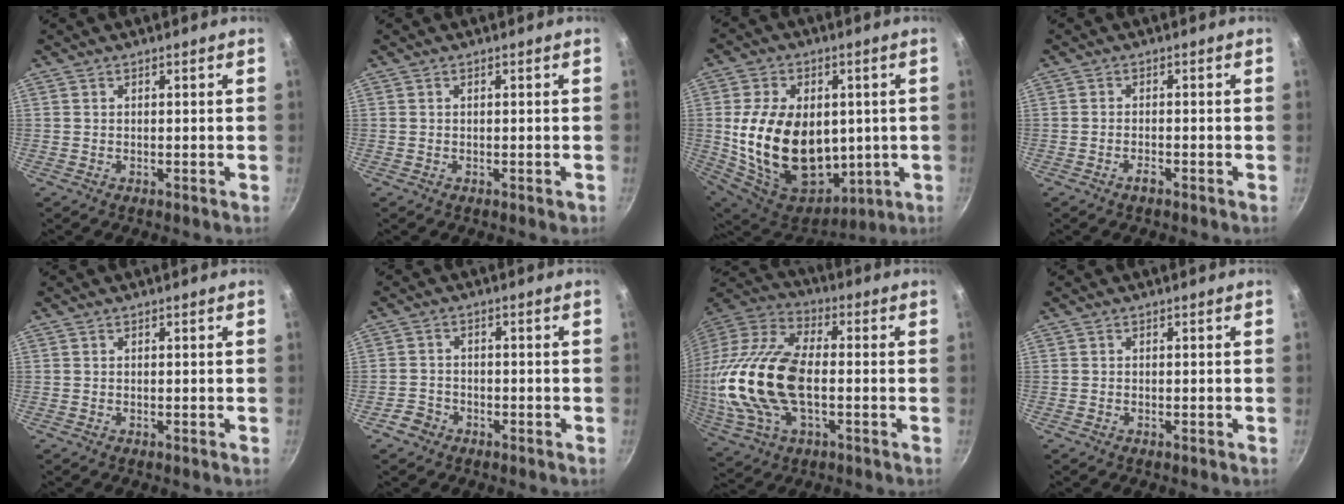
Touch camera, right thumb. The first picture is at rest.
{"total": 0.7, "force": [-0.2, 0.3, 0.6], "torque": [-0.006, 0.001, -0.002]}
{"total": 24.3, "force": [0.7, 16.8, 17.6], "torque": [-0.291, -0.012, 0.035]}
{"total": 1.4, "force": [-1.1, 0.3, 0.8], "torque": [-0.021, 0.010, -0.023]}
{"total": 0.0}
{"total": 3.1, "force": [-2.1, 2.3, 0.5], "torque": [-0.006, 0.027, -0.036]}
{"total": 23.6, "force": [-1.7, 12.7, 19.8], "torque": [-0.411, 0.027, -0.037]}
{"total": 0.0}